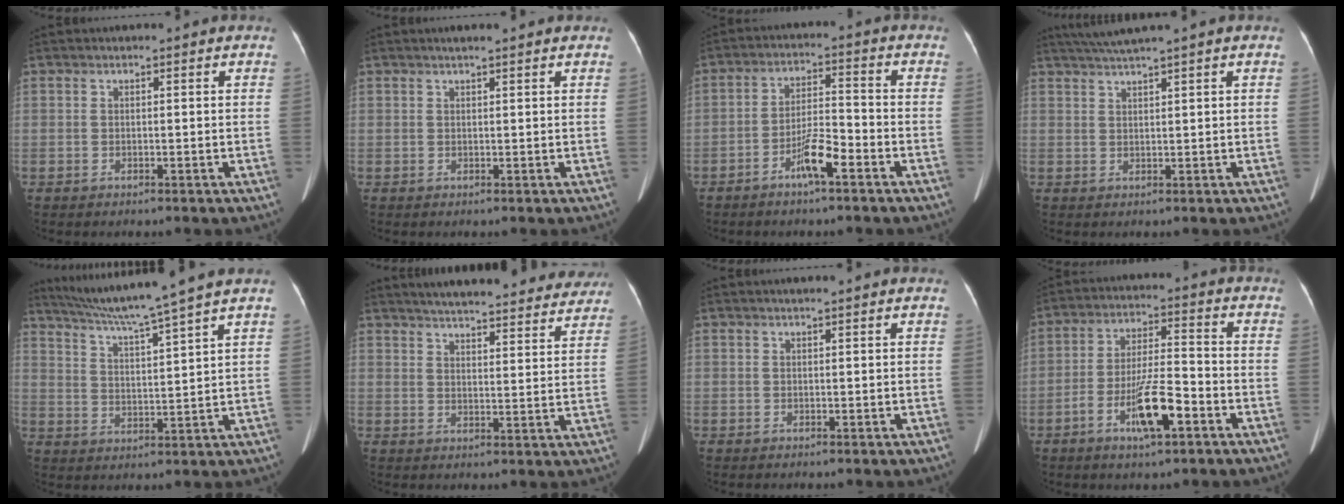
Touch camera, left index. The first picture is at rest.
{"total": 2.8, "force": [2.3, 0.2, 1.6], "torque": [-0.020, 0.020, 0.033]}
{"total": 6.0, "force": [-3.8, 0.8, 4.6], "torque": [-0.095, 0.002, -0.069]}
{"total": 3.9, "force": [3.2, -1.2, 2.0], "torque": [-0.043, 0.012, 0.065]}
{"total": 12.0, "force": [10.2, -2.6, 5.9], "torque": [-0.103, -0.002, 0.166]}
{"total": 24.9, "force": [22.7, 4.7, 9.3], "torque": [-0.135, -0.014, 0.278]}
{"total": 0.7, "force": [0.5, -0.1, 0.4], "torque": [-0.010, 0.004, 0.012]}
{"total": 9.4, "force": [-4.6, 1.6, 8.0], "torque": [-0.158, -0.006, -0.080]}